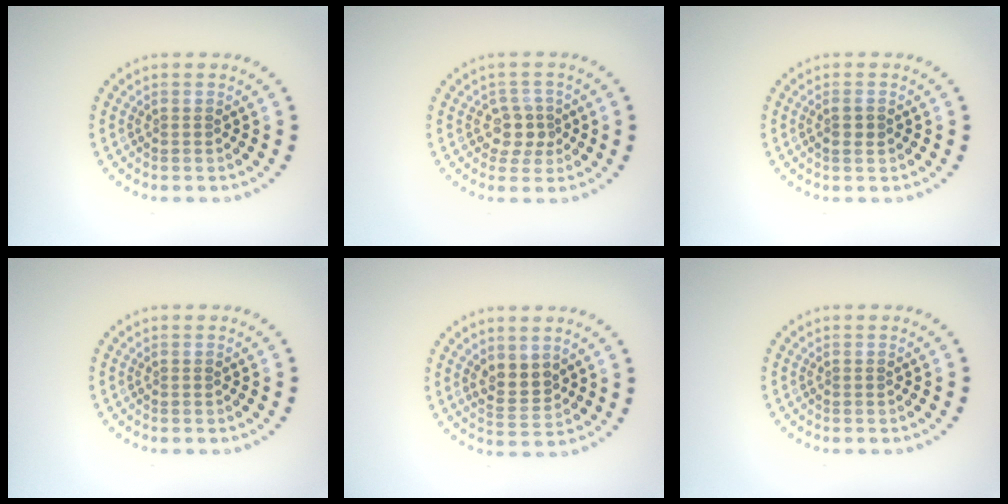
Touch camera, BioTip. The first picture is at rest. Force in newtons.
{"total": 2.5, "press": 2.2, "slide": 1.2}
{"total": 1.3, "press": 1.3, "slide": 0.2}
{"total": 0.0}
{"total": 2.5, "press": 2.3, "slide": 0.9}
{"total": 0.0}